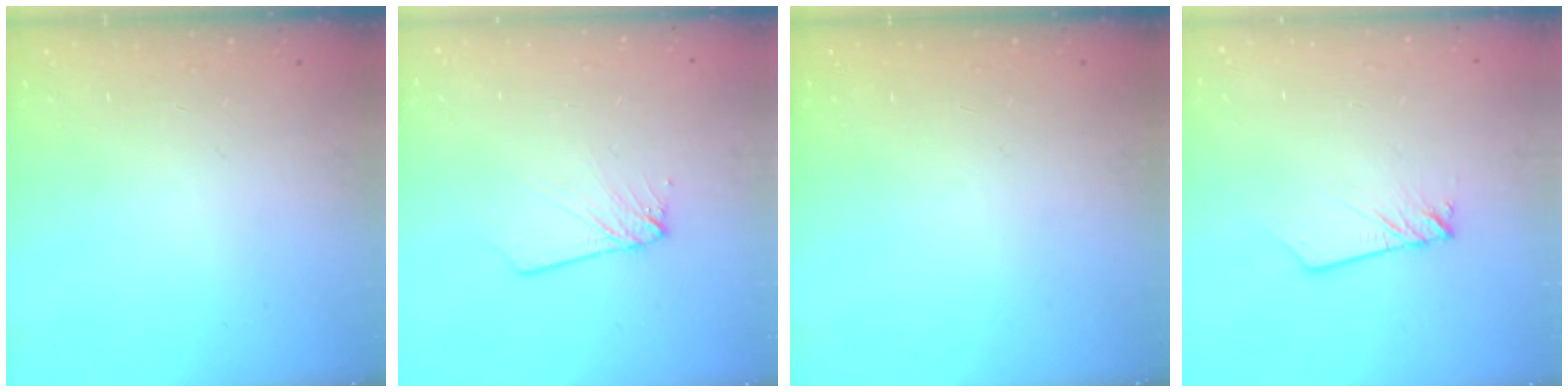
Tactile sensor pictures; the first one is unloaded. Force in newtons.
{"total": 3.5, "press": 3.4, "slide": 0.3}
{"total": 0.0}
{"total": 1.9, "press": 1.9, "slide": 0.2}